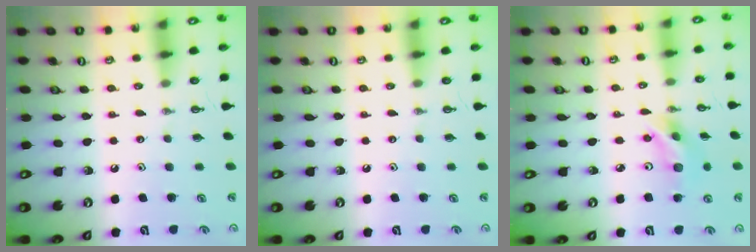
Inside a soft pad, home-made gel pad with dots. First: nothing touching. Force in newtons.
{"total": 0.0}
{"total": 10.0, "press": 9.3, "slide": 3.9}